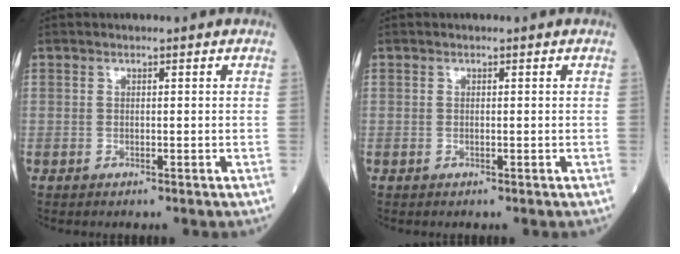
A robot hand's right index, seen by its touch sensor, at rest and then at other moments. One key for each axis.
{"total": 0.0}